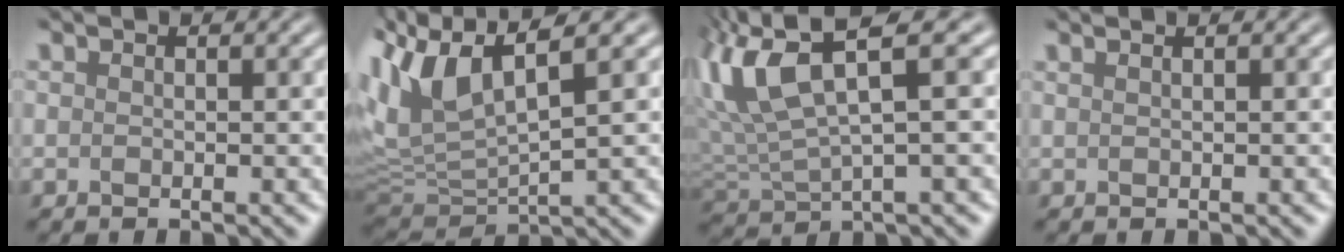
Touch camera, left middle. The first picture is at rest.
{"total": 5.9, "force": [2.3, 1.9, 5.0], "torque": [-0.137, 0.000, 0.069]}
{"total": 6.0, "force": [2.6, 1.4, 5.2], "torque": [-0.138, 0.005, 0.075]}
{"total": 2.5, "force": [1.6, 1.2, 1.5], "torque": [-0.012, 0.029, 0.013]}